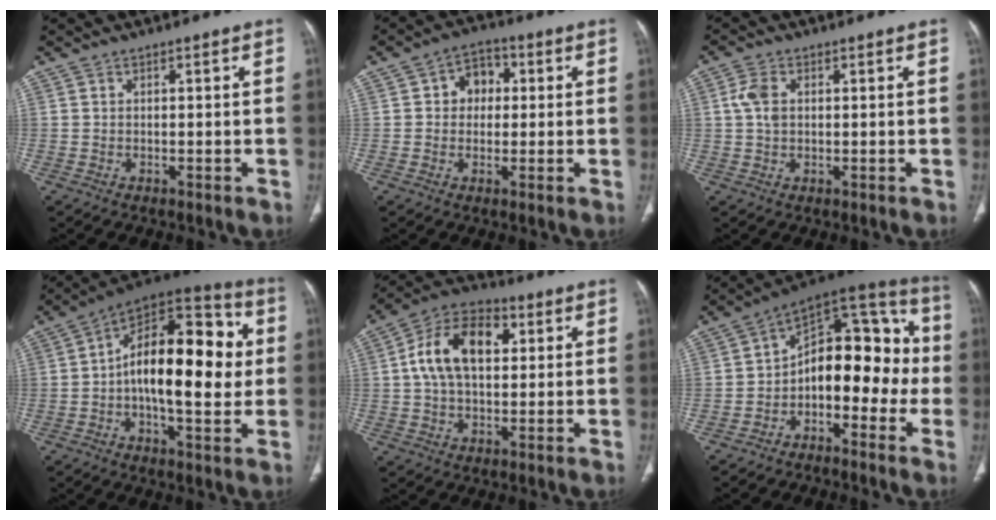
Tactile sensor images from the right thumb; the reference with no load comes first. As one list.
[{"total": 6.3, "force": [1.0, 5.1, 3.6], "torque": [-0.023, 0.011, 0.008]}, {"total": 3.9, "force": [0.6, 2.4, 3.0], "torque": [-0.073, 0.006, 0.011]}, {"total": 23.2, "force": [1.0, 10.8, 20.5], "torque": [-0.286, 0.033, 0.004]}, {"total": 14.6, "force": [3.1, 8.9, 11.1], "torque": [-0.187, 0.021, 0.047]}, {"total": 17.4, "force": [-2.7, 10.4, 13.6], "torque": [-0.135, 0.070, -0.054]}]